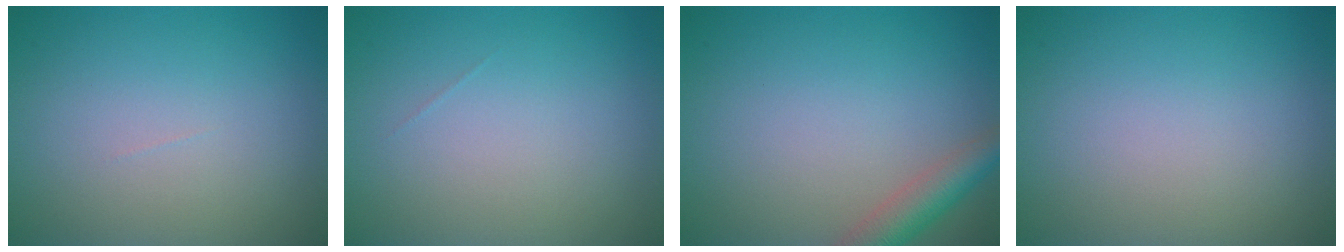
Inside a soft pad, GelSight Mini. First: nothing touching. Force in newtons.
{"total": 0.0}
{"total": 3.4, "press": 3.4, "slide": 0.2}
{"total": 0.0}